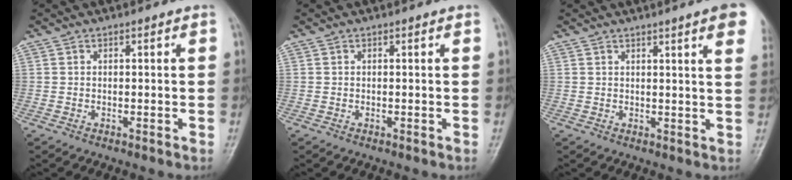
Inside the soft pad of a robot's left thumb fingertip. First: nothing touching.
{"total": 0.0}
{"total": 8.6, "force": [5.1, 0.6, 6.9], "torque": [-0.073, -0.008, 0.049]}